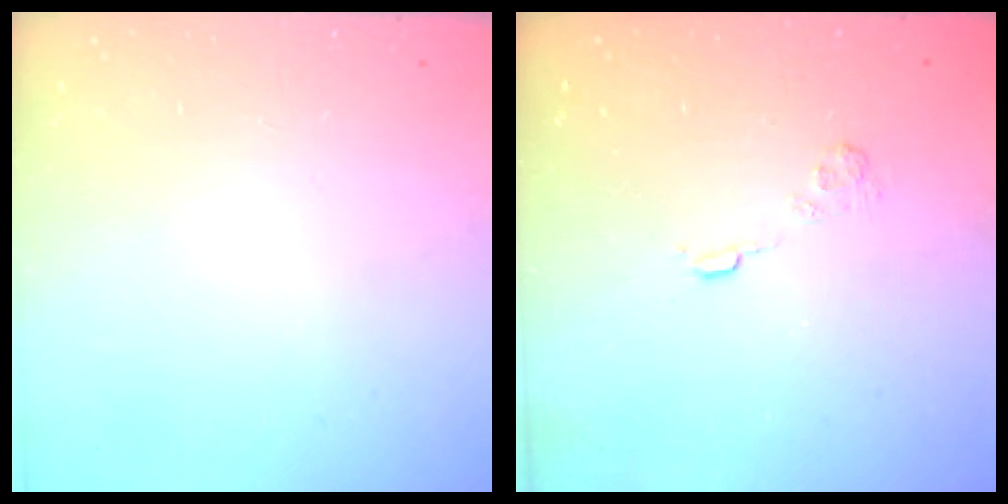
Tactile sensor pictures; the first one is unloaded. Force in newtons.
{"total": 4.0, "press": 3.8, "slide": 1.3}